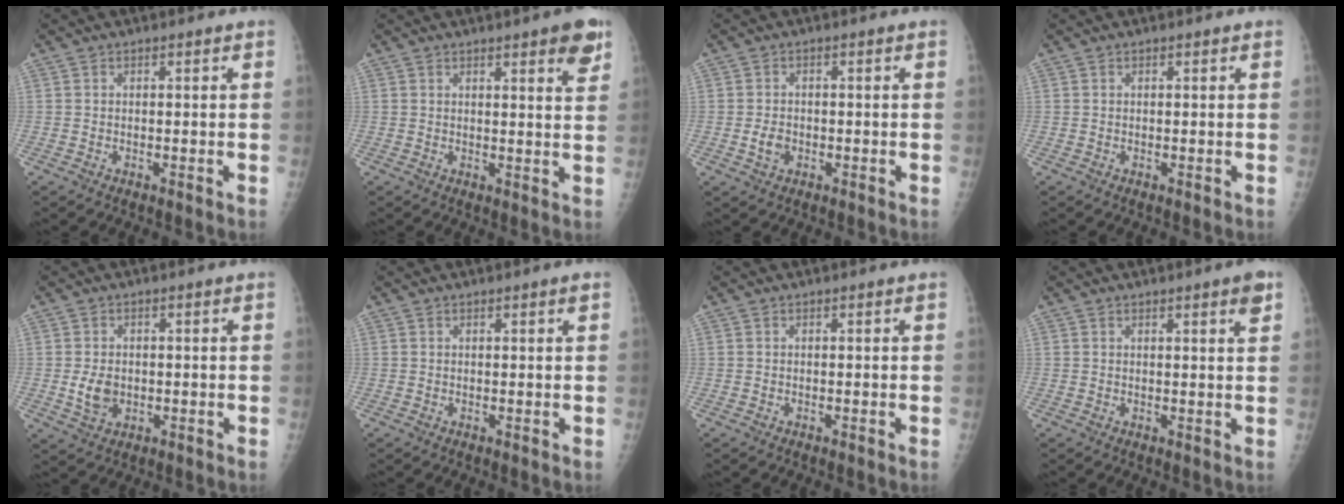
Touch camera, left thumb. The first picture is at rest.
{"total": 6.1, "force": [3.5, 1.2, 4.8], "torque": [-0.051, -0.016, 0.041]}
{"total": 2.7, "force": [-1.0, 2.1, 1.4], "torque": [-0.022, 0.004, -0.015]}
{"total": 0.0}
{"total": 4.3, "force": [-0.6, 3.3, 2.7], "torque": [-0.040, -0.005, -0.003]}
{"total": 1.0, "force": [0.5, 0.0, 0.8], "torque": [-0.013, -0.001, 0.007]}
{"total": 0.0}
{"total": 3.1, "force": [1.8, 0.3, 2.5], "torque": [-0.031, -0.009, 0.022]}